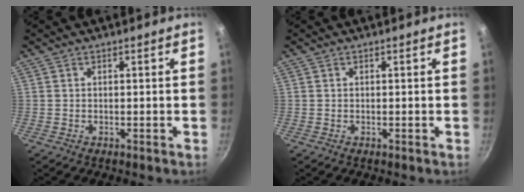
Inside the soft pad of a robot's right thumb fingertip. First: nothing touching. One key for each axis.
{"total": 0.0}